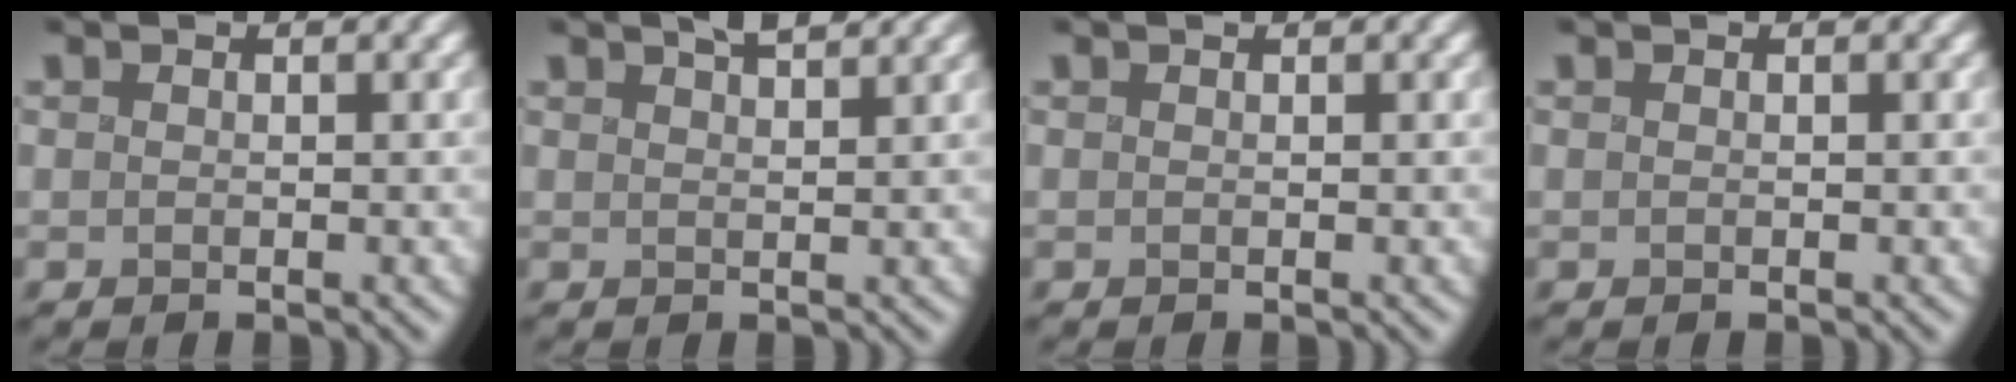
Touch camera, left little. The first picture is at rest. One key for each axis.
{"total": 2.1, "fx": 1.6, "fy": 0.4, "fz": 1.3, "tx": -0.009, "ty": 0.005, "tz": 0.025}
{"total": 0.0}
{"total": 0.0}